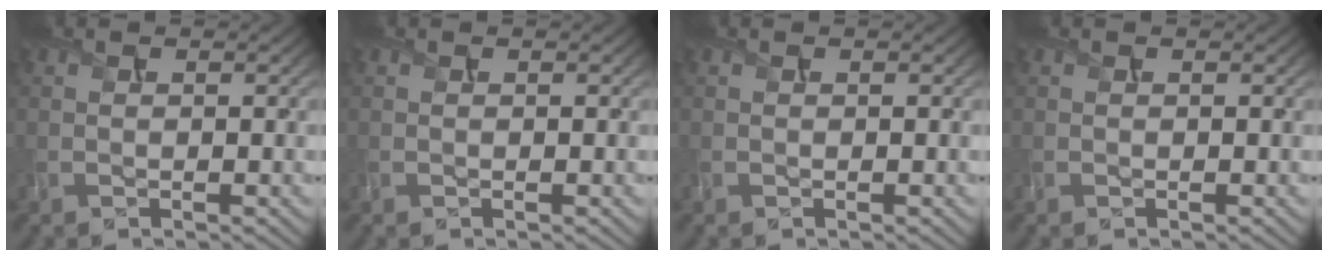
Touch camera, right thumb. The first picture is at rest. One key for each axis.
{"total": 0.0}
{"total": 0.0}
{"total": 0.0}